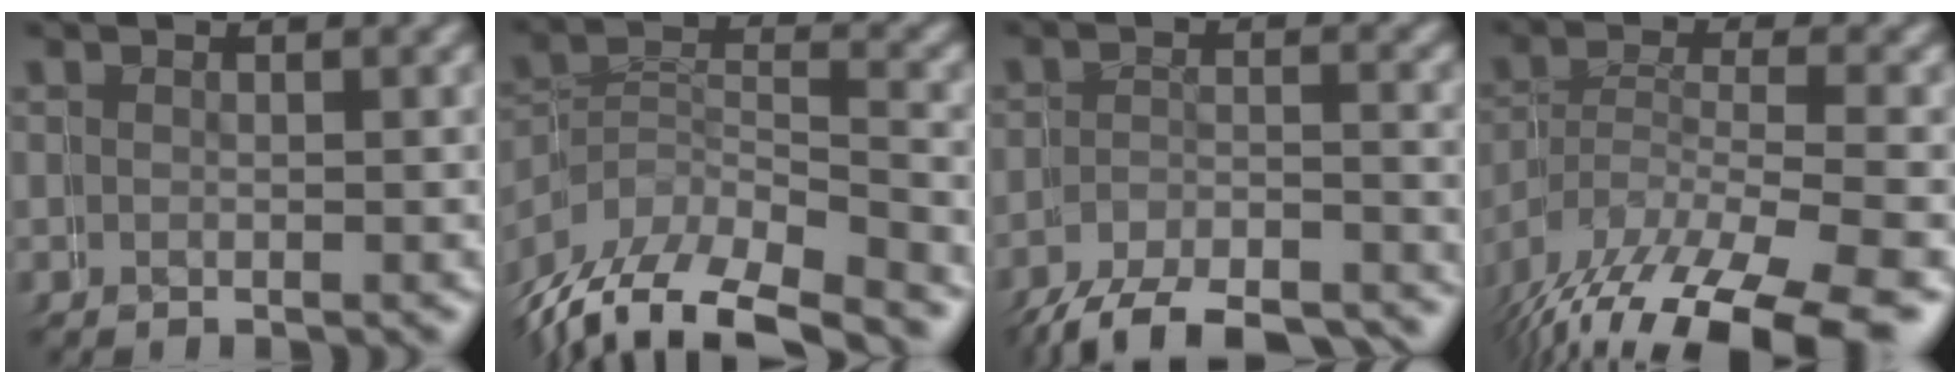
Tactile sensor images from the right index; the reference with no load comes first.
{"total": 7.8, "force": [-5.5, 4.8, 2.7], "torque": [-0.069, -0.026, -0.081]}
{"total": 10.3, "force": [-9.6, 3.4, 1.7], "torque": [-0.032, -0.027, -0.142]}
{"total": 7.5, "force": [-4.0, 4.4, 4.5], "torque": [-0.104, -0.039, -0.041]}